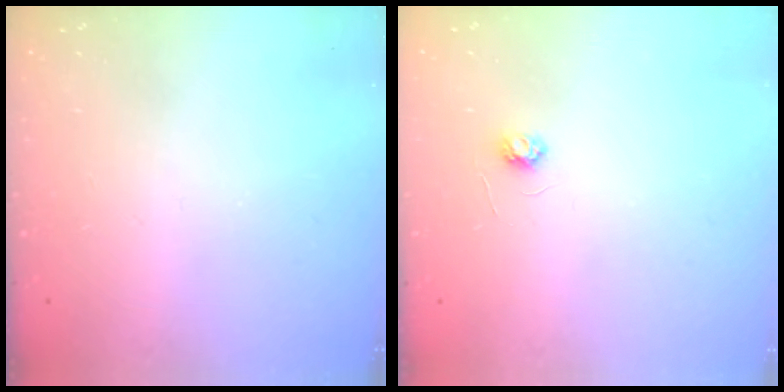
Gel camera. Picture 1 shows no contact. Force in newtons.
{"total": 3.1, "press": 3.1, "slide": 0.4}